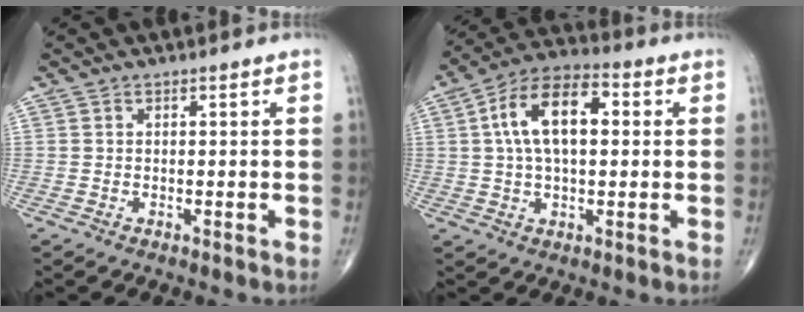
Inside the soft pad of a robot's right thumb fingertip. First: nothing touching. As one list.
[{"total": 13.6, "force": [2.4, 7.1, 11.3], "torque": [-0.198, 0.026, 0.034]}]